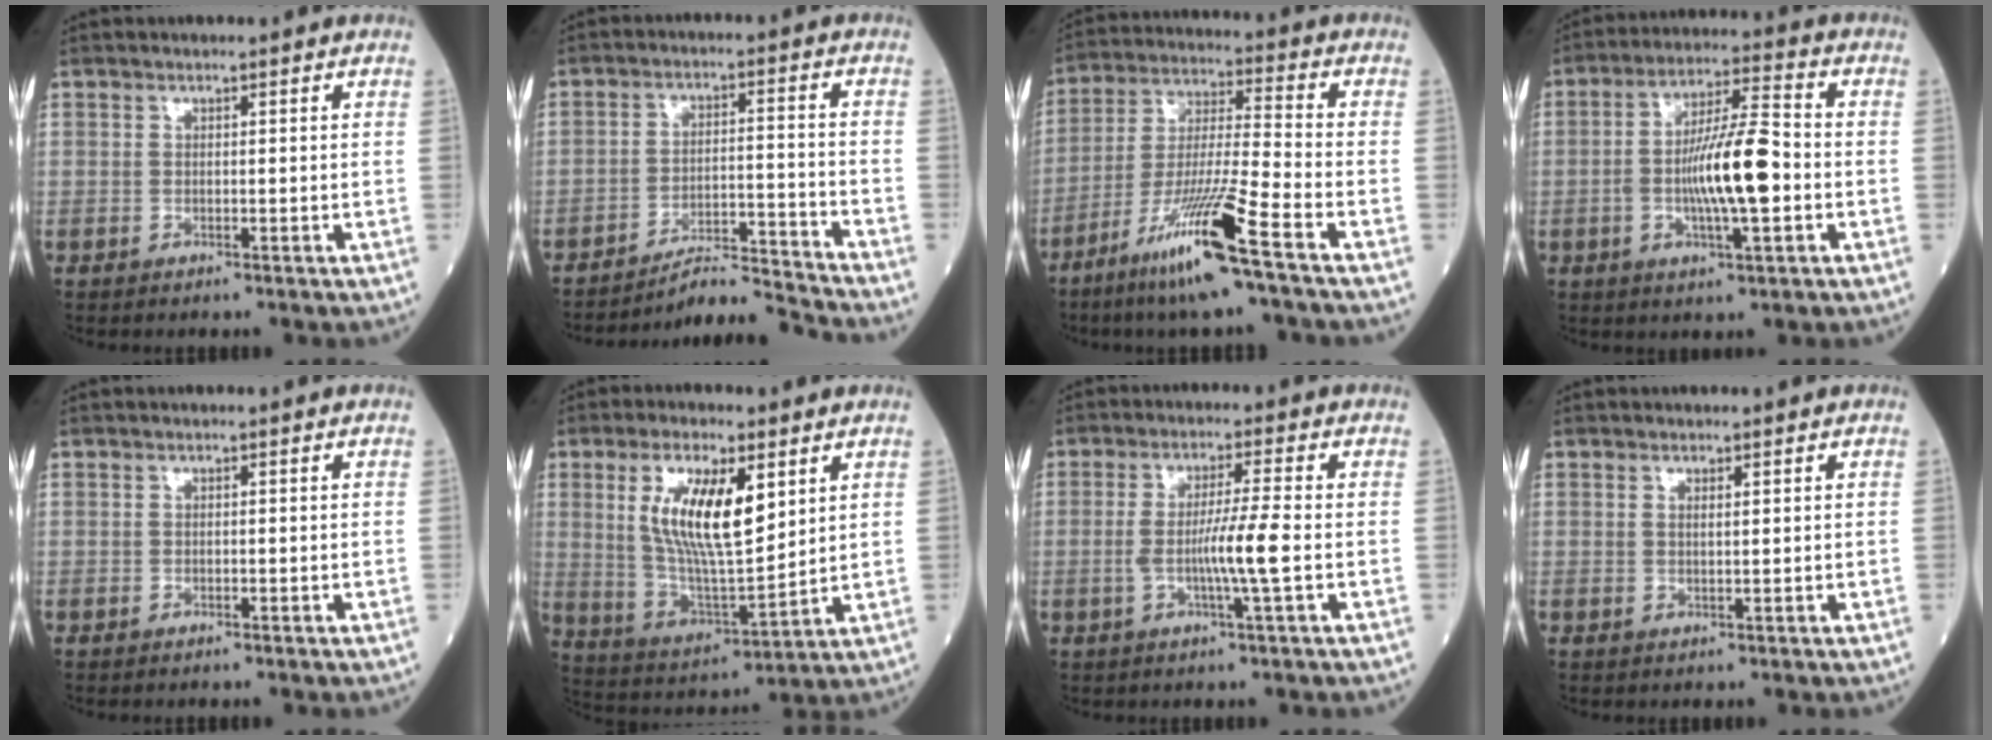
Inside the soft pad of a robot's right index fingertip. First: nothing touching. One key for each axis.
{"total": 8.7, "fx": -8.2, "fy": -2.7, "fz": -0.1, "tx": -0.001, "ty": 0.016, "tz": -0.144}
{"total": 13.9, "fx": -8.2, "fy": -0.9, "fz": 11.2, "tx": -0.221, "ty": -0.034, "tz": -0.154}
{"total": 11.2, "fx": -1.7, "fy": 1.8, "fz": 11.0, "tx": -0.200, "ty": 0.010, "tz": -0.029}
{"total": 0.0}
{"total": 13.6, "fx": 4.6, "fy": 3.8, "fz": 12.3, "tx": -0.242, "ty": -0.001, "tz": 0.090}
{"total": 6.2, "fx": -1.0, "fy": -0.8, "fz": 6.1, "tx": -0.113, "ty": -0.002, "tz": -0.018}
{"total": 1.0, "fx": 0.4, "fy": 0.1, "fz": 0.8, "tx": -0.019, "ty": -0.001, "tz": 0.008}